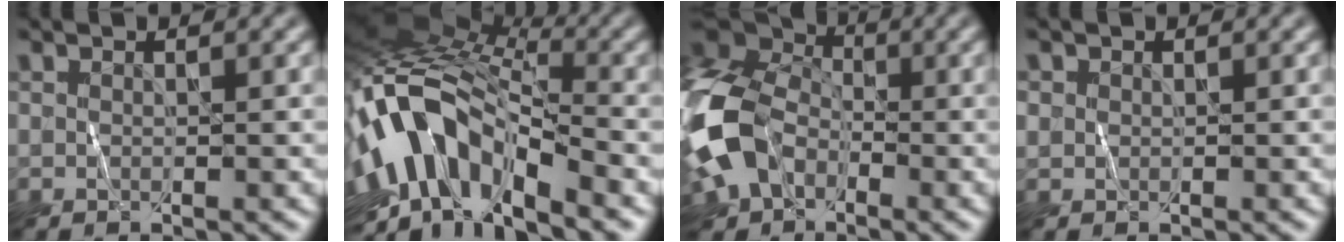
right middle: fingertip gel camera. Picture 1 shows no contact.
{"total": 12.6, "force": [-4.0, 6.1, 10.3], "torque": [-0.184, 0.014, -0.077]}
{"total": 11.2, "force": [-3.0, 8.3, 7.0], "torque": [-0.158, -0.014, -0.065]}
{"total": 0.8, "force": [0.1, 0.8, -0.1], "torque": [0.011, 0.000, -0.001]}